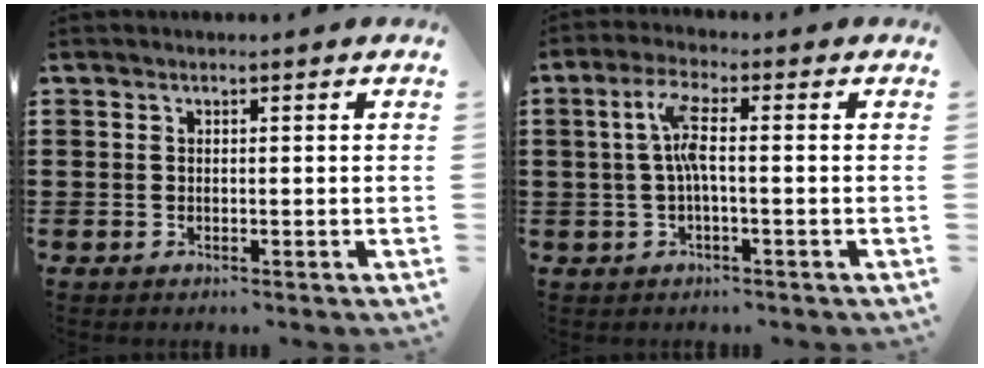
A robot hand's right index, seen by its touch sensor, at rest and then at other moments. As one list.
[{"total": 5.1, "force": [-0.1, 1.0, 5.0], "torque": [-0.110, 0.002, -0.011]}]